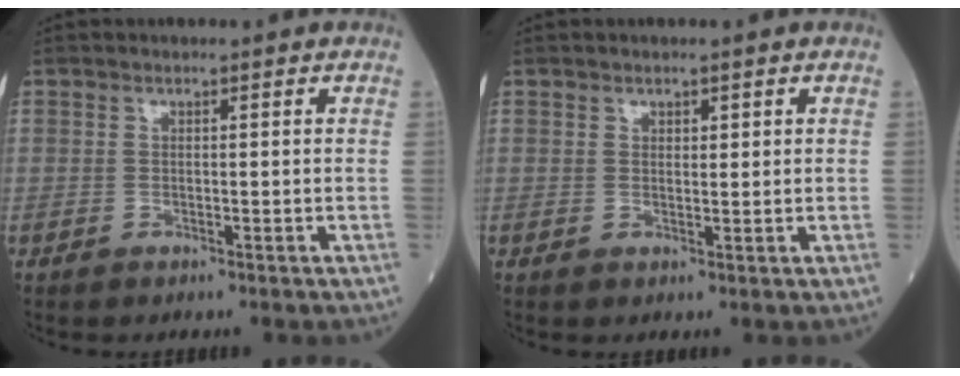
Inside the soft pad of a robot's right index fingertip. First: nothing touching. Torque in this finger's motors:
{"motor_torque": [-0.04, 0.04, -0.03, -0.01]}